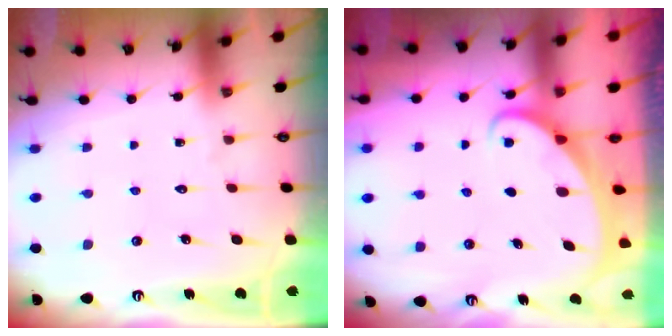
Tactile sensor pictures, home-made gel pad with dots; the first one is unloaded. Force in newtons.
{"total": 1.8, "press": 1.8, "slide": 0.1}